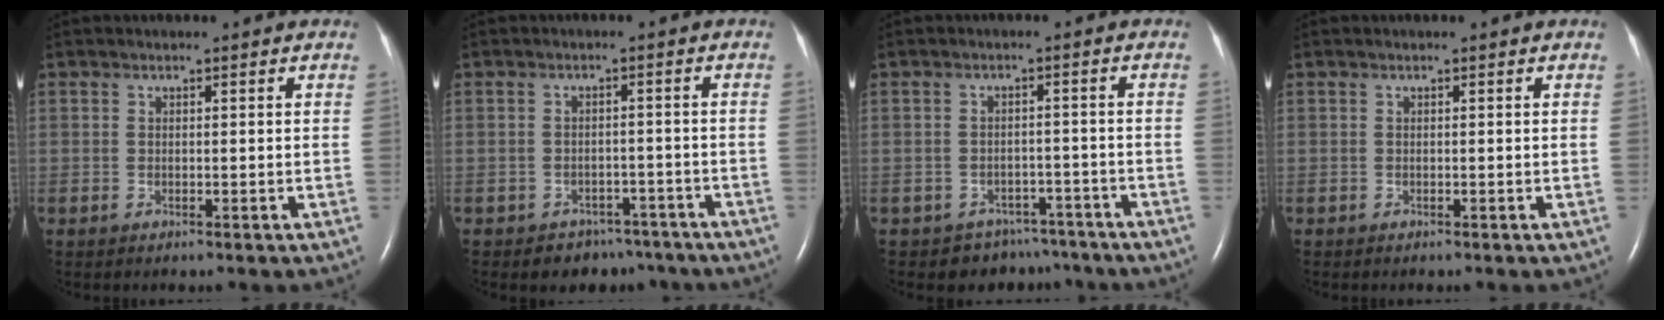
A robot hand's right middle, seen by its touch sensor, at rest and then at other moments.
{"total": 5.4, "force": [-4.2, 3.4, 0.1], "torque": [0.003, 0.021, -0.049]}
{"total": 6.4, "force": [-5.2, 3.8, -0.4], "torque": [0.011, 0.025, -0.058]}
{"total": 0.0}